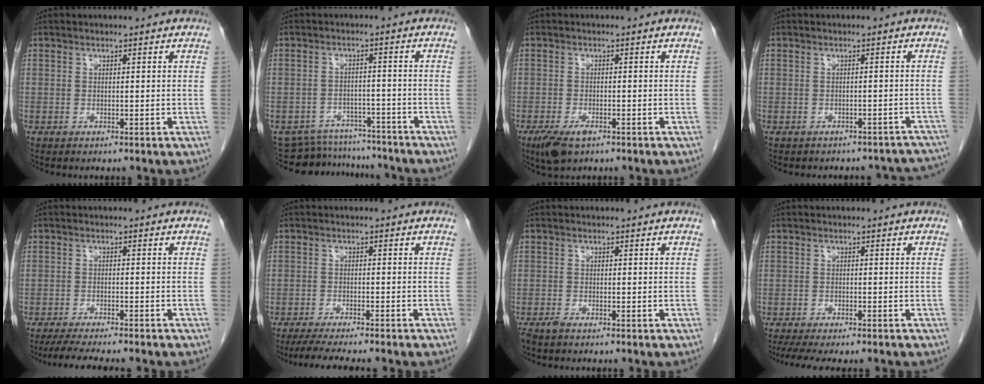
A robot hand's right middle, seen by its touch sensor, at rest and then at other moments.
{"total": 10.3, "force": [-10.0, 2.6, 0.2], "torque": [-0.006, 0.015, -0.134]}
{"total": 4.3, "force": [-2.6, 1.7, 3.0], "torque": [-0.061, -0.007, -0.042]}
{"total": 13.0, "force": [-11.5, 5.5, 2.9], "torque": [-0.042, 0.018, -0.107]}
{"total": 8.0, "force": [-6.9, 0.2, 4.2], "torque": [-0.057, -0.017, -0.105]}
{"total": 7.6, "force": [-6.5, 0.0, 4.0], "torque": [-0.055, -0.018, -0.101]}
{"total": 1.2, "force": [-1.0, 0.1, 0.6], "torque": [-0.018, -0.003, -0.020]}
{"total": 8.4, "force": [-7.0, 1.9, 4.3], "torque": [-0.062, -0.008, -0.104]}